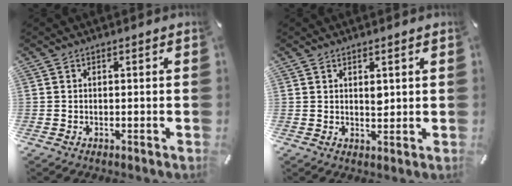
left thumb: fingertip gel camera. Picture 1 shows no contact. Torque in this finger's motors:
{"motor_torque": [0.61, 0.57, 0.29, -0.38, 0.08]}